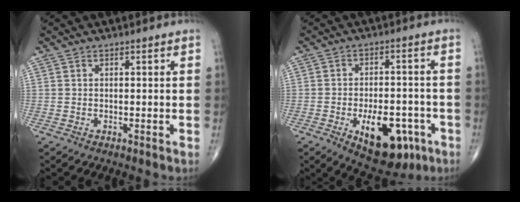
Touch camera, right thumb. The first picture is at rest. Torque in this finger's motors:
{"motor_torque": [3.81, 1.20, 1.28, -0.36, 0.31]}